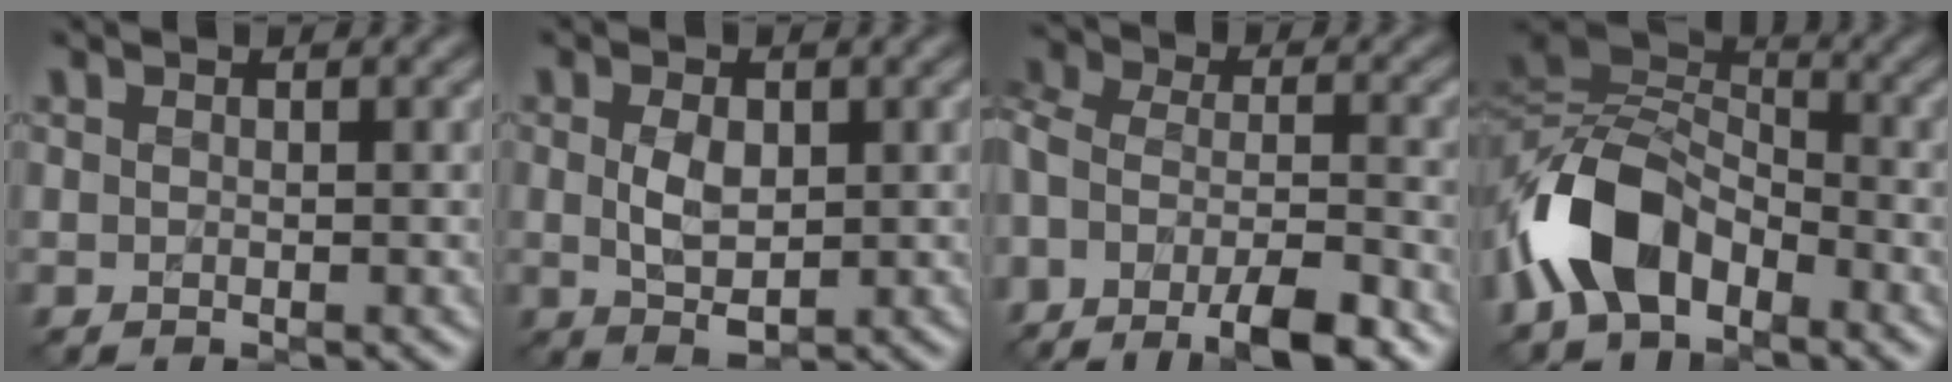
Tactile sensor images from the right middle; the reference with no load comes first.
{"total": 3.3, "force": [0.3, 1.9, 2.7], "torque": [-0.058, -0.002, 0.009]}
{"total": 10.6, "force": [-6.3, 4.2, 7.4], "torque": [-0.148, 0.004, -0.112]}
{"total": 9.0, "force": [-4.1, 5.6, 5.6], "torque": [-0.117, 0.006, -0.094]}